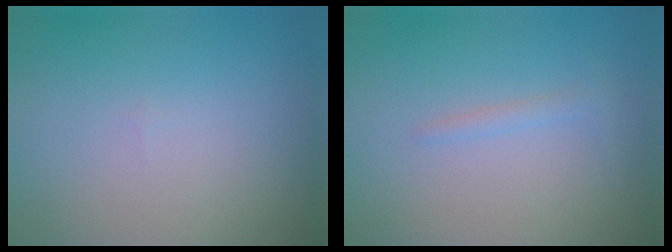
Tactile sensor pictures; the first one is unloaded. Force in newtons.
{"total": 0.9, "press": 0.9, "slide": 0.1}